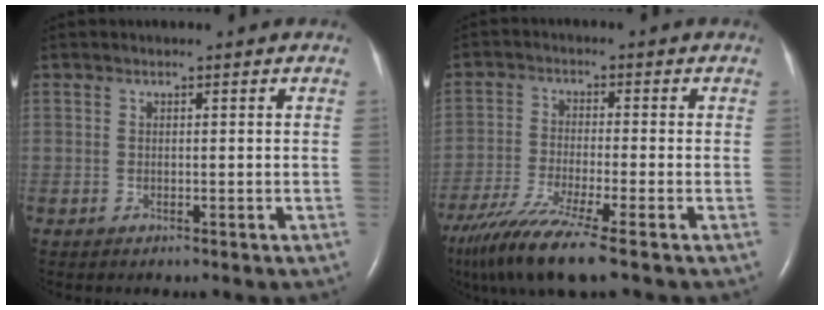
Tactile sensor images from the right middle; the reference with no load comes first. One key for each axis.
{"total": 11.8, "fx": -8.5, "fy": -0.3, "fz": 8.1, "tx": -0.152, "ty": -0.038, "tz": -0.150}